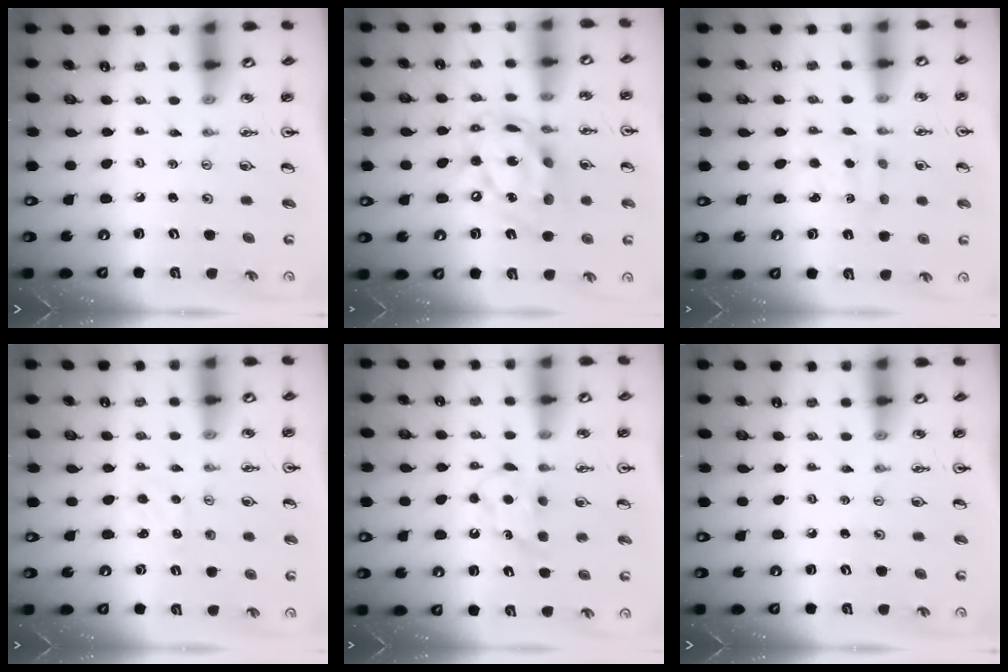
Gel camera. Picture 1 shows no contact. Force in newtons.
{"total": 18.4, "press": 18.3, "slide": 1.6}
{"total": 1.8, "press": 1.7, "slide": 0.7}
{"total": 2.2, "press": 2.2, "slide": 0.3}
{"total": 5.8, "press": 5.8, "slide": 0.6}
{"total": 0.0}